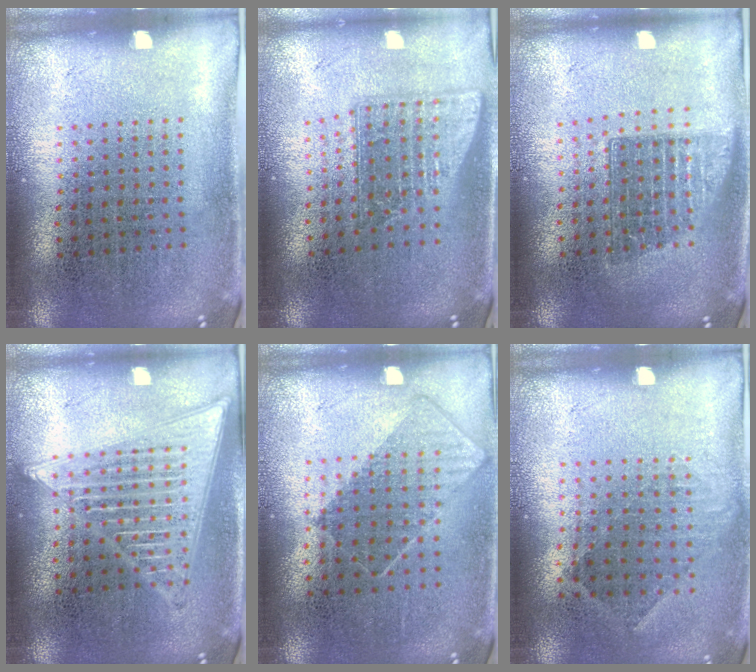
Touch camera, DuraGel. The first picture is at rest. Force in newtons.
{"total": 1.5, "press": 1.2, "slide": 0.9}
{"total": 1.4, "press": 1.1, "slide": 0.8}
{"total": 3.2, "press": 3.2, "slide": 0.3}
{"total": 0.8, "press": 0.7, "slide": 0.5}
{"total": 0.9, "press": 0.7, "slide": 0.5}